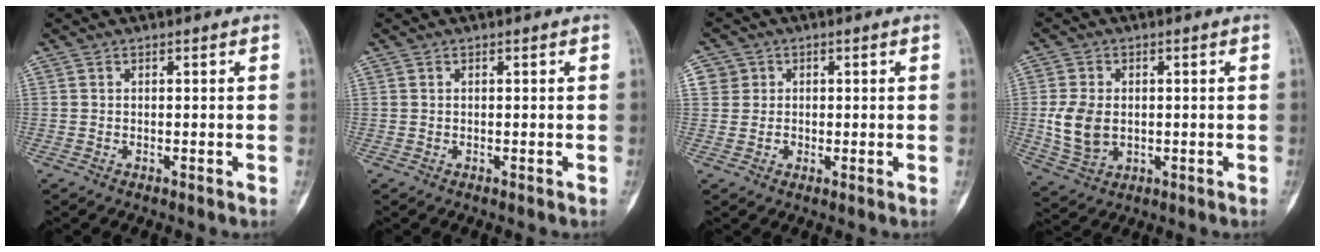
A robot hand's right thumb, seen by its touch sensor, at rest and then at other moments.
{"total": 0.0}
{"total": 3.8, "force": [0.6, 3.8, 0.2], "torque": [0.023, 0.004, 0.009]}
{"total": 8.0, "force": [-0.2, 5.6, 5.6], "torque": [-0.106, -0.002, 0.006]}